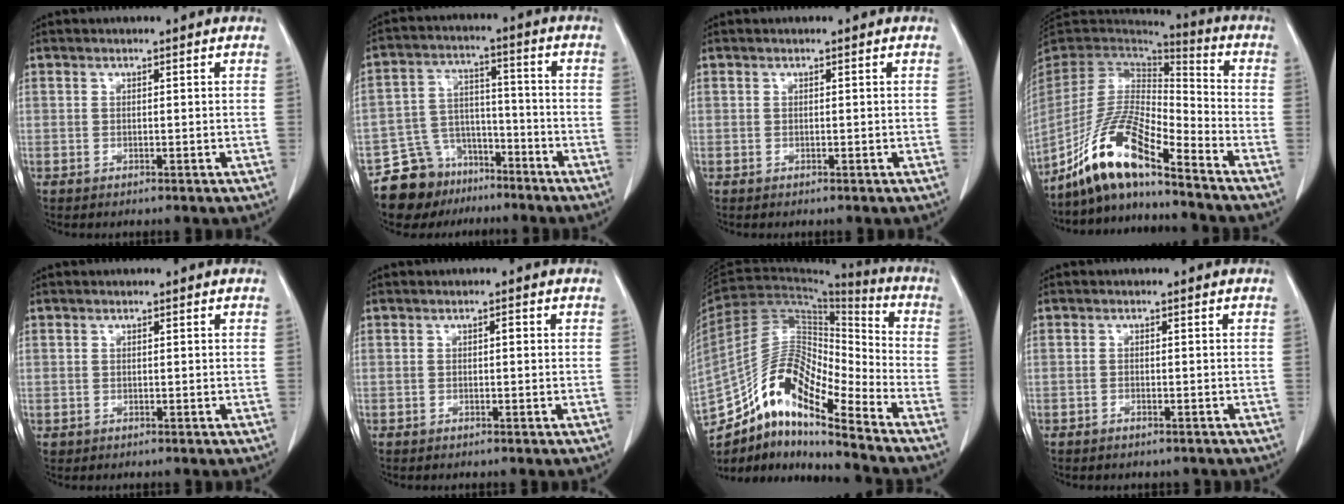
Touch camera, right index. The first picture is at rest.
{"total": 10.1, "force": [-7.7, 6.3, 1.3], "torque": [-0.029, 0.040, -0.129]}
{"total": 0.0}
{"total": 14.2, "force": [-10.3, 1.8, 9.6], "torque": [-0.188, -0.001, -0.192]}
{"total": 0.6, "force": [0.0, 0.6, 0.0], "torque": [0.003, 0.005, -0.002]}
{"total": 0.7, "force": [0.0, 0.2, 0.6], "torque": [-0.008, 0.003, 0.000]}
{"total": 16.0, "force": [-11.8, 3.1, 10.4], "torque": [-0.189, 0.038, -0.210]}
{"total": 2.0, "force": [-1.7, 0.9, 0.6], "torque": [-0.009, 0.000, -0.019]}